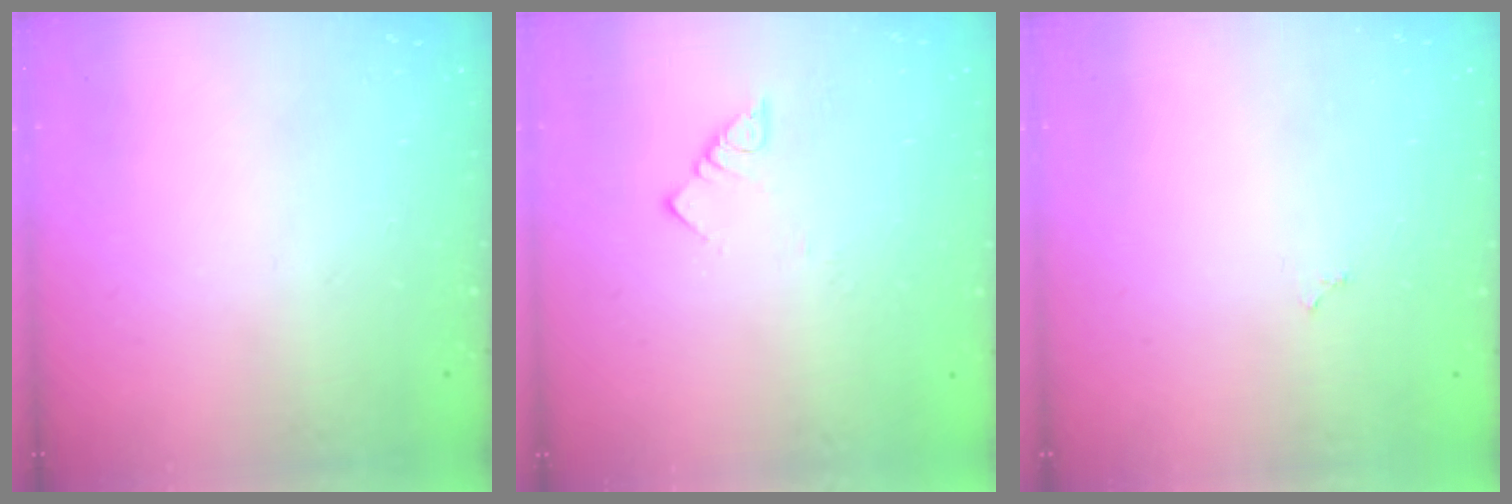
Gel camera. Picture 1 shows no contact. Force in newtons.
{"total": 2.8, "press": 2.8, "slide": 0.2}
{"total": 1.8, "press": 1.8, "slide": 0.3}